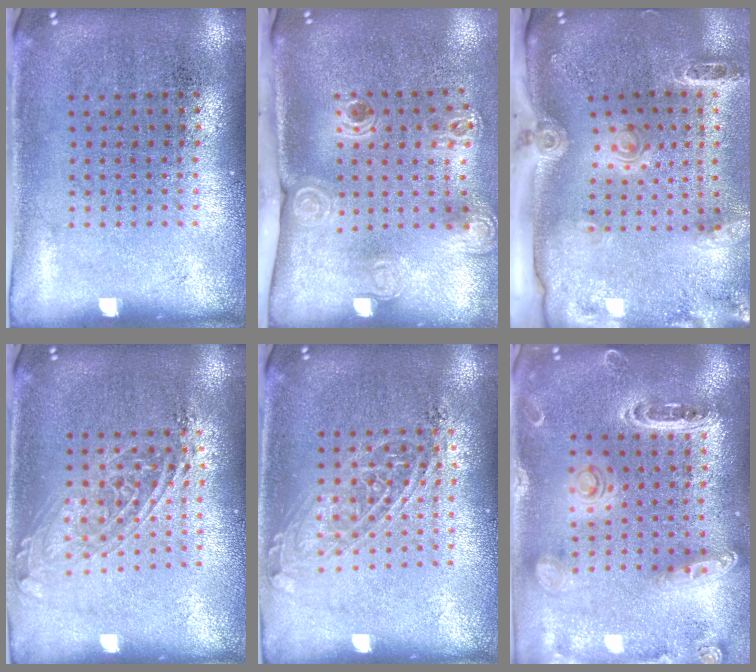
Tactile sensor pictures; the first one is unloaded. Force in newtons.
{"total": 2.3, "press": 1.6, "slide": 1.6}
{"total": 2.9, "press": 2.0, "slide": 2.1}
{"total": 1.6, "press": 1.3, "slide": 0.8}
{"total": 1.5, "press": 1.3, "slide": 0.6}
{"total": 1.4, "press": 1.4, "slide": 0.0}